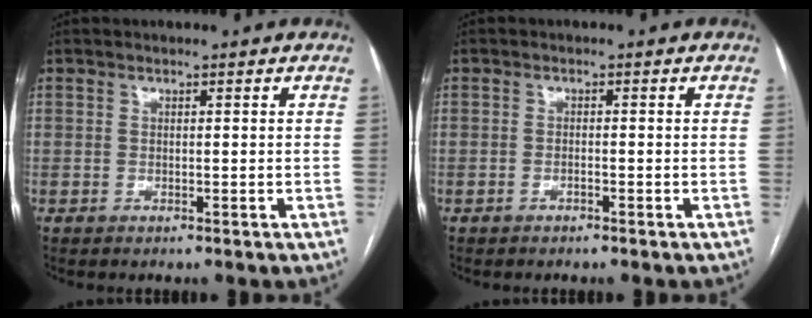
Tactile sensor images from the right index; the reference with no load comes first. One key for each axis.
{"total": 0.7, "fx": -0.5, "fy": 0.2, "fz": 0.4, "tx": -0.008, "ty": 0.001, "tz": -0.008}